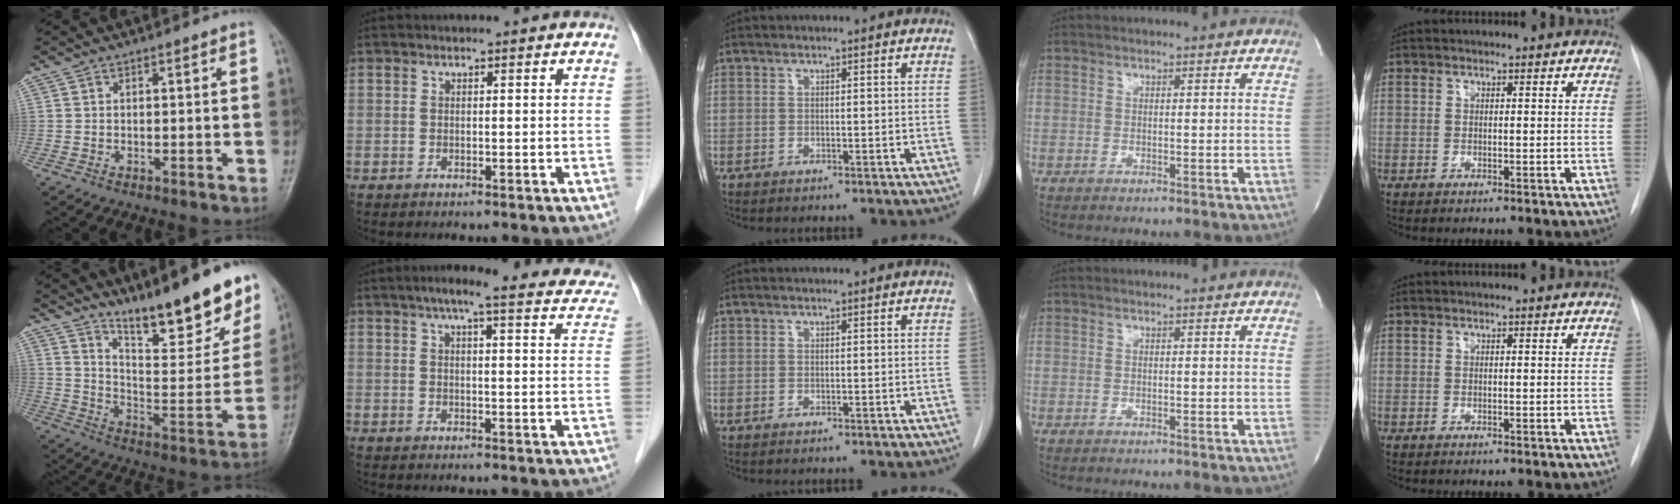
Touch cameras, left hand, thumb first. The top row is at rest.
{"thumb": {"total": 20.3, "force": [15.2, 5.0, 12.5], "torque": [-0.141, -0.098, 0.243]}, "index": {"total": 19.8, "force": [17.4, 2.9, 9.0], "torque": [-0.109, -0.003, 0.191]}}